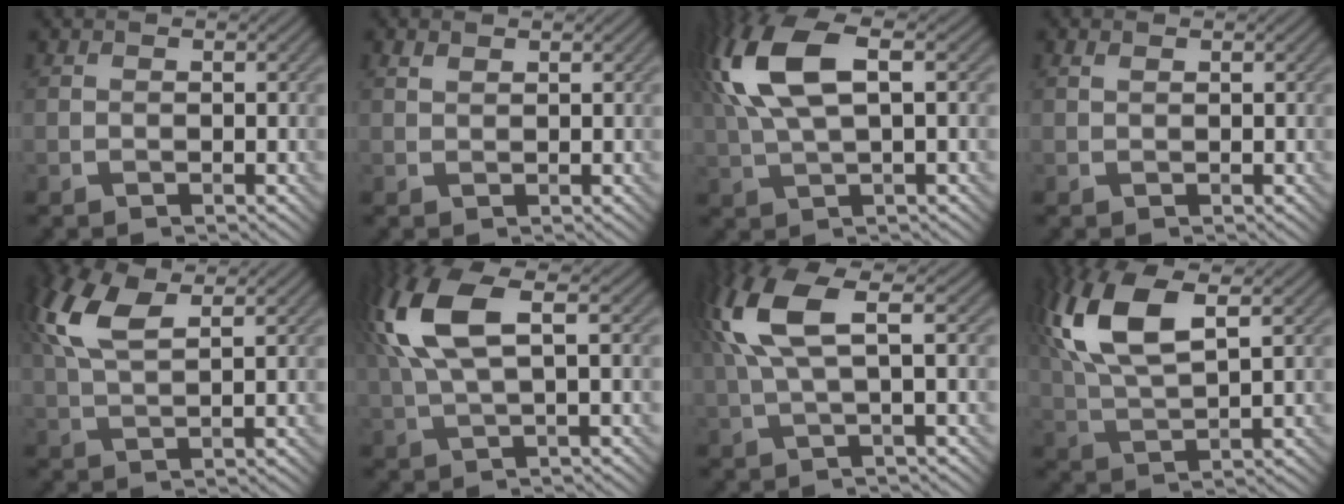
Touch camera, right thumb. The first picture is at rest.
{"total": 1.0, "force": [0.8, 0.4, 0.6], "torque": [-0.016, 0.000, 0.016]}
{"total": 11.4, "force": [3.1, 4.4, 10.0], "torque": [-0.246, 0.020, 0.058]}
{"total": 0.6, "force": [0.4, 0.2, 0.5], "torque": [-0.010, 0.002, 0.008]}
{"total": 8.3, "force": [3.7, 3.1, 6.8], "torque": [-0.163, 0.021, 0.069]}
{"total": 10.4, "force": [2.8, 3.6, 9.4], "torque": [-0.232, 0.025, 0.054]}
{"total": 9.4, "force": [2.3, 2.6, 8.8], "torque": [-0.197, 0.029, 0.041]}
{"total": 12.3, "force": [4.7, 4.7, 10.3], "torque": [-0.246, 0.021, 0.092]}